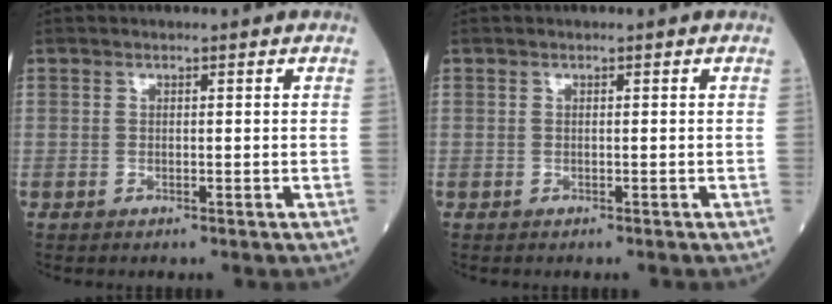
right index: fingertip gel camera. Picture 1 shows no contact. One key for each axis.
{"total": 0.0}